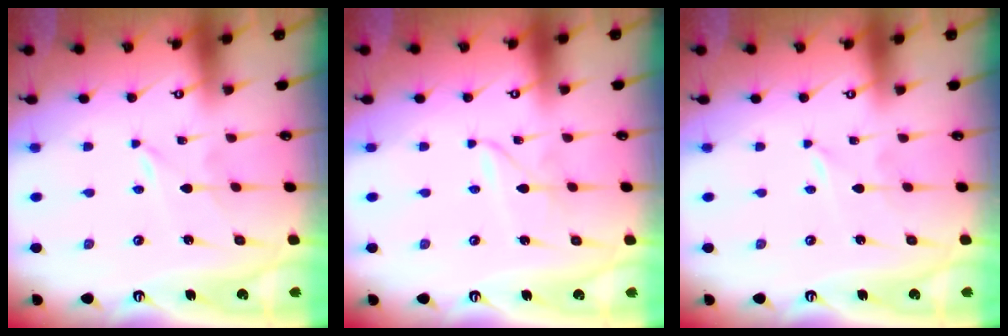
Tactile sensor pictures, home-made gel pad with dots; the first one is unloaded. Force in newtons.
{"total": 1.9, "press": 1.8, "slide": 0.3}
{"total": 0.0}